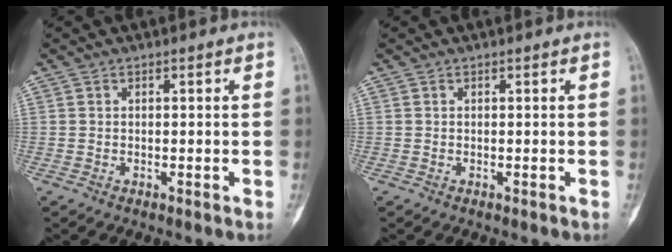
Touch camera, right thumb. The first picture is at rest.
{"total": 0.0}